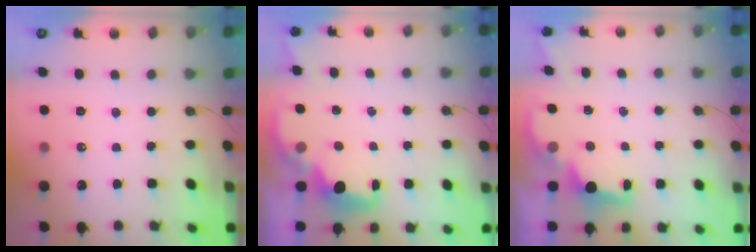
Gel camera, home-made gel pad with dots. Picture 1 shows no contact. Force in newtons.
{"total": 2.3, "press": 2.0, "slide": 1.1}
{"total": 2.0, "press": 1.9, "slide": 0.8}